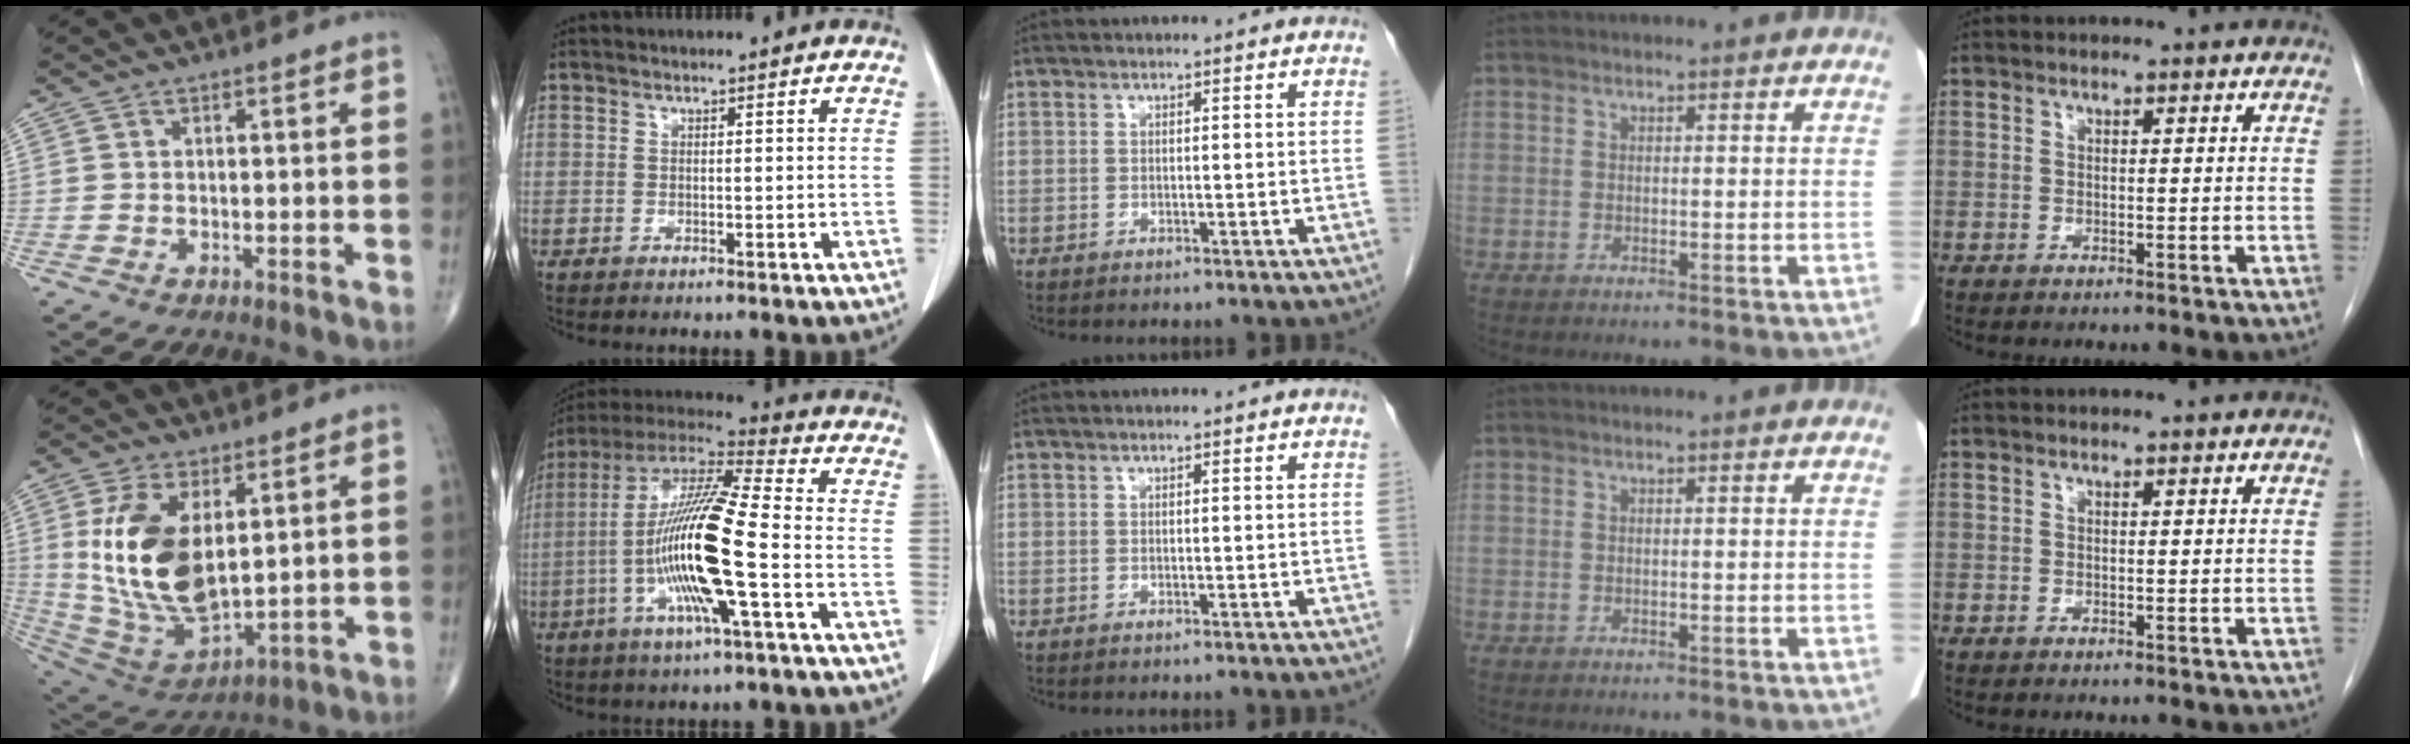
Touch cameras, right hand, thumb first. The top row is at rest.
{"thumb": {"total": 18.7, "force": [3.8, 9.8, 15.5], "torque": [-0.291, -0.026, 0.093]}, "index": {"total": 17.3, "force": [-3.9, 0.8, 16.9], "torque": [-0.338, -0.004, -0.081]}}